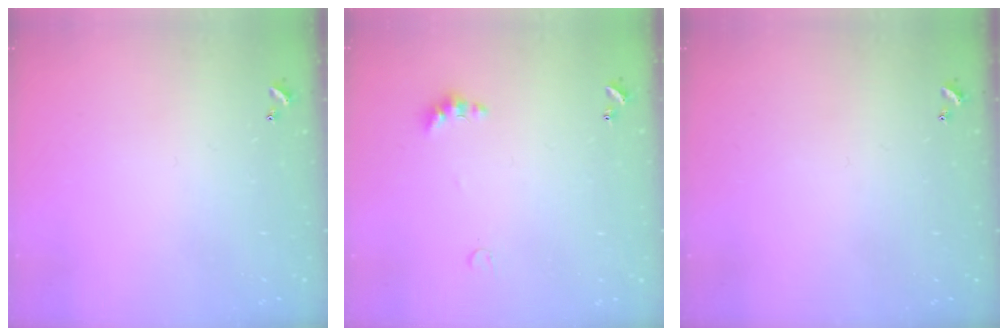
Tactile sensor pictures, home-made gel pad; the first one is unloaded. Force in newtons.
{"total": 3.2, "press": 3.1, "slide": 0.8}
{"total": 0.0}